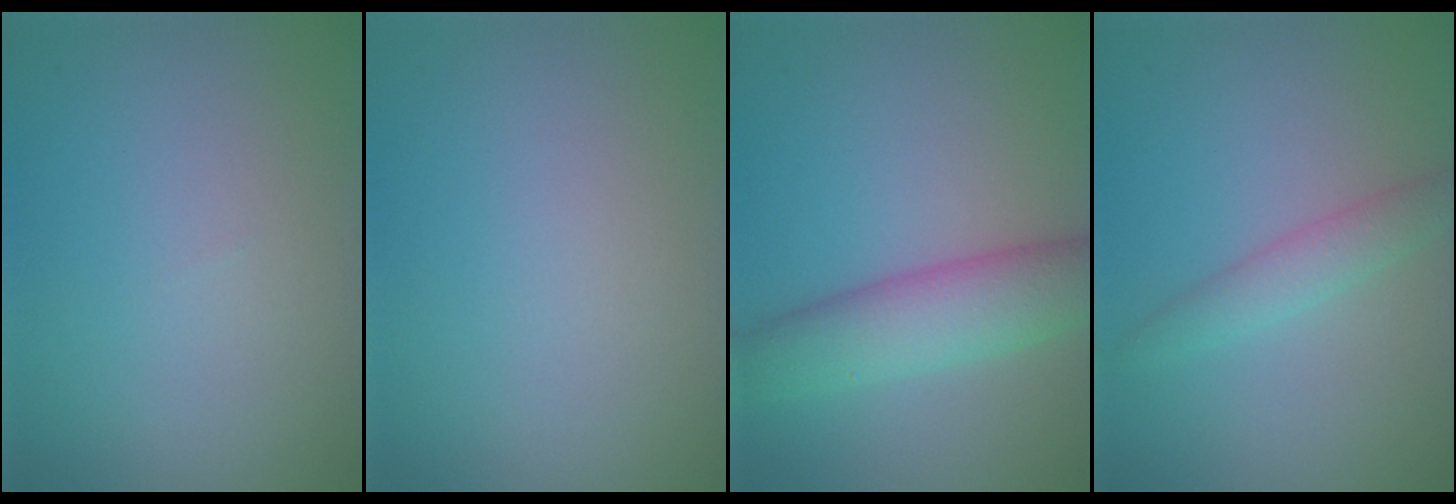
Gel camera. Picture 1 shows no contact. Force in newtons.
{"total": 0.0}
{"total": 5.6, "press": 5.6, "slide": 0.2}
{"total": 2.1, "press": 2.1, "slide": 0.1}